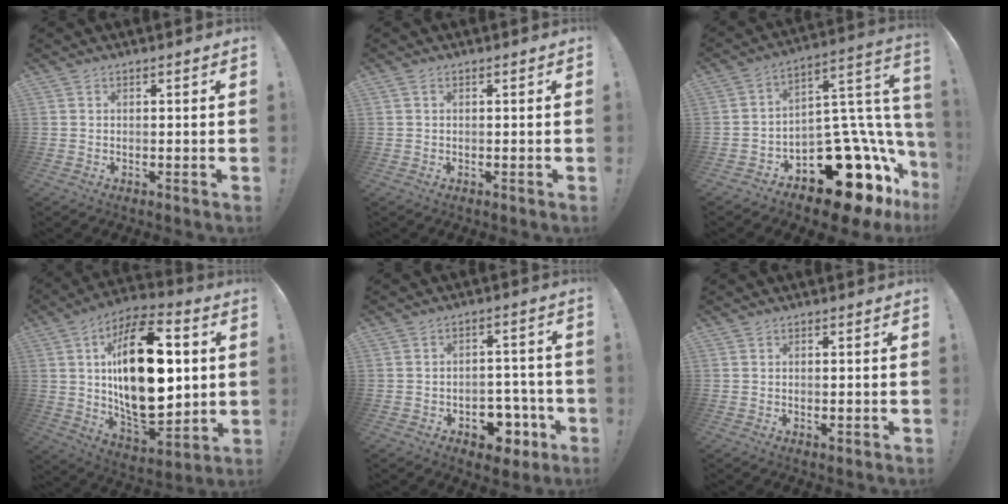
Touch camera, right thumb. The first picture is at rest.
{"total": 0.6, "force": [0.2, 0.2, 0.5], "torque": [-0.011, 0.003, 0.002]}
{"total": 23.0, "force": [-12.1, 11.9, 15.6], "torque": [-0.166, 0.055, -0.182]}
{"total": 29.3, "force": [4.0, 15.1, 24.8], "torque": [-0.439, -0.009, 0.068]}
{"total": 9.8, "force": [-5.1, 6.7, 5.0], "torque": [-0.042, 0.047, -0.076]}
{"total": 1.0, "force": [-0.4, 0.4, 0.8], "torque": [-0.008, 0.000, -0.007]}